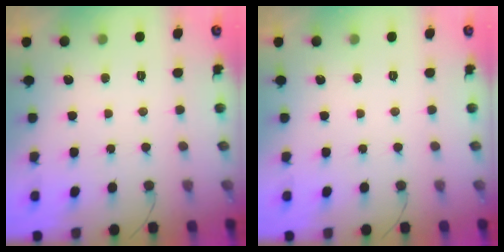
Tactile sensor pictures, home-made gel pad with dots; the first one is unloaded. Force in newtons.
{"total": 0.0}